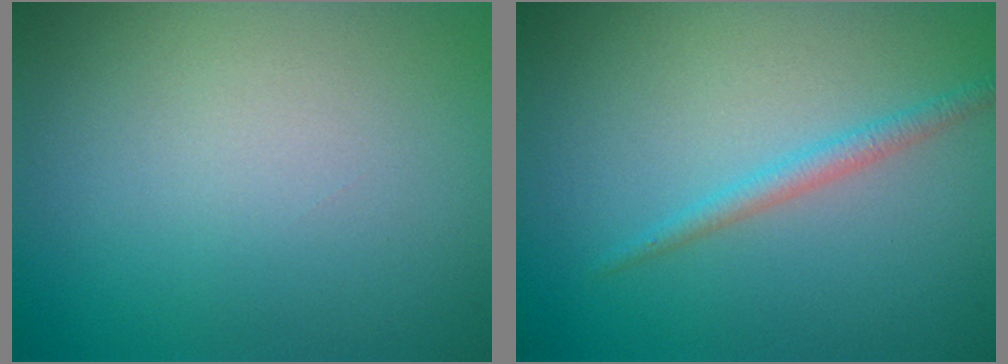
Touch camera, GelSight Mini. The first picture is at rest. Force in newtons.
{"total": 1.4, "press": 1.4, "slide": 0.1}